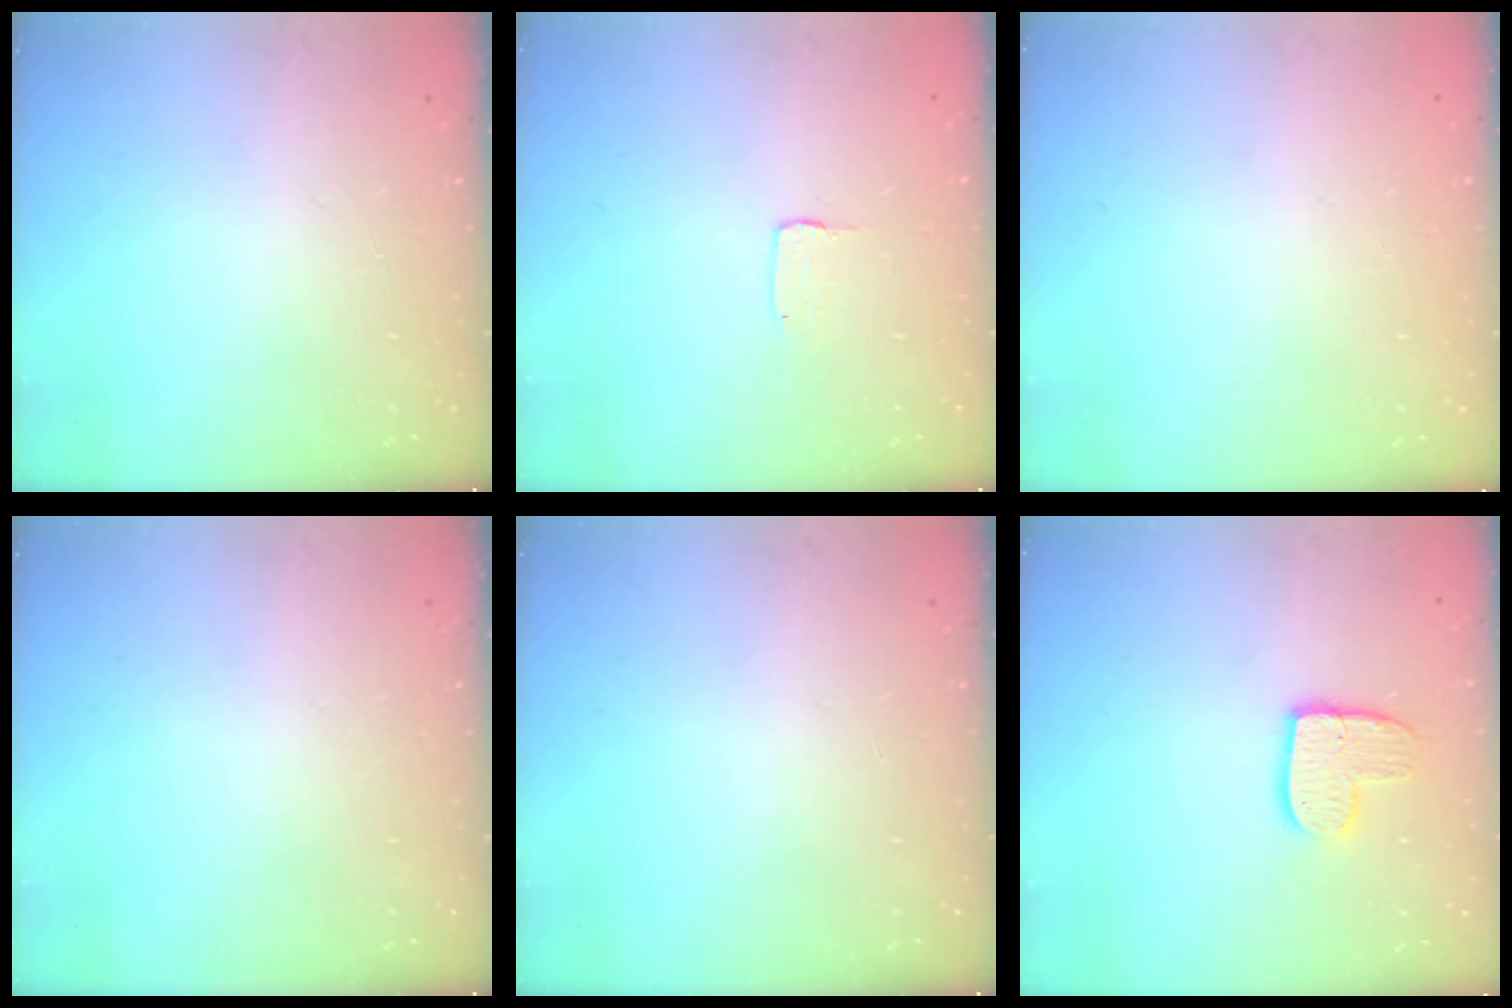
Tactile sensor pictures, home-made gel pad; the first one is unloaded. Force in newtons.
{"total": 1.0, "press": 1.0, "slide": 0.1}
{"total": 0.0}
{"total": 0.0}
{"total": 0.0}
{"total": 10.7, "press": 10.7, "slide": 1.0}